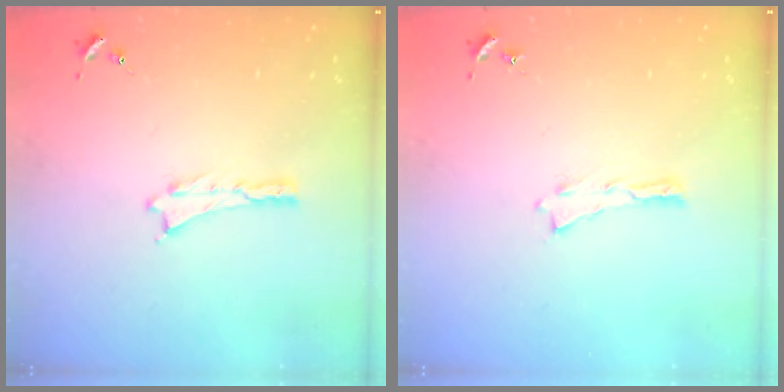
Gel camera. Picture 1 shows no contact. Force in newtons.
{"total": 0.0}